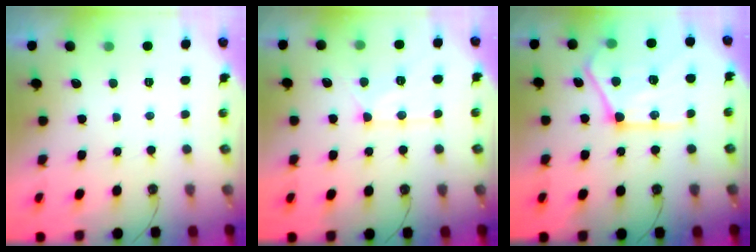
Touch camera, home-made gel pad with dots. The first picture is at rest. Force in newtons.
{"total": 12.4, "press": 12.4, "slide": 1.1}
{"total": 24.3, "press": 24.2, "slide": 2.5}